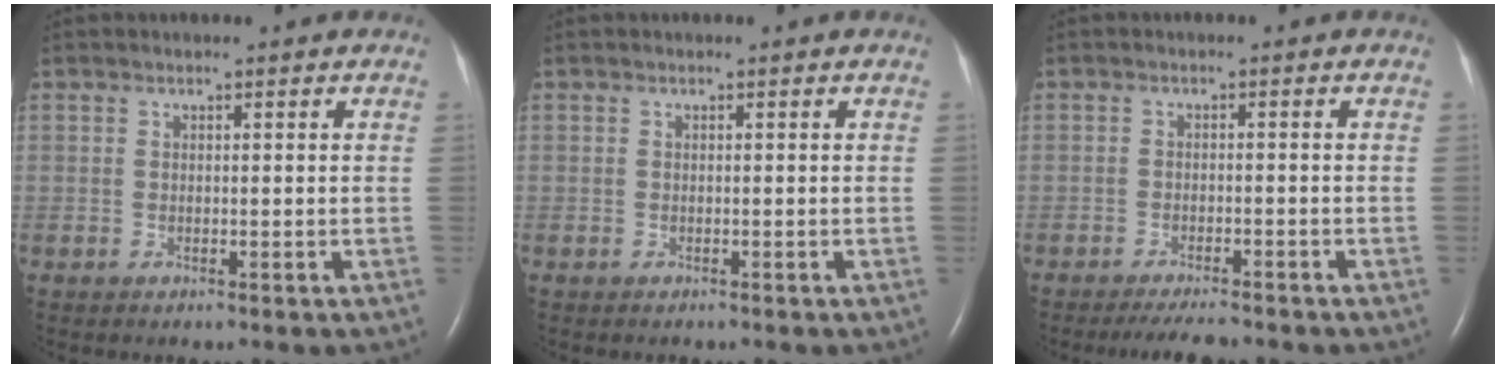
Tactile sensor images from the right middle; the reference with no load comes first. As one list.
[{"total": 0.0}, {"total": 4.8, "force": [-4.3, 0.6, 2.1], "torque": [-0.034, -0.011, -0.067]}]